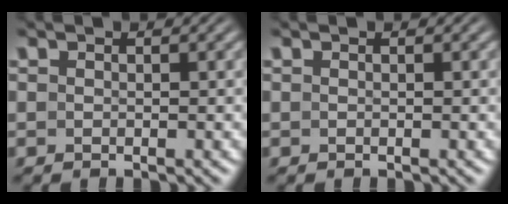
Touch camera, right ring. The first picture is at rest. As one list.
[{"total": 0.0}]